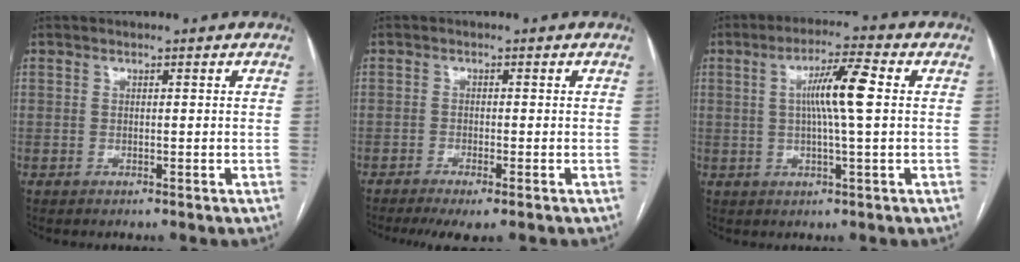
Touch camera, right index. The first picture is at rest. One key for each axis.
{"total": 5.1, "fx": -3.7, "fy": 0.7, "fz": 3.5, "tx": -0.053, "ty": -0.011, "tz": -0.056}
{"total": 8.0, "fx": 1.1, "fy": -0.1, "fz": 7.9, "tx": -0.141, "ty": 0.007, "tz": 0.015}